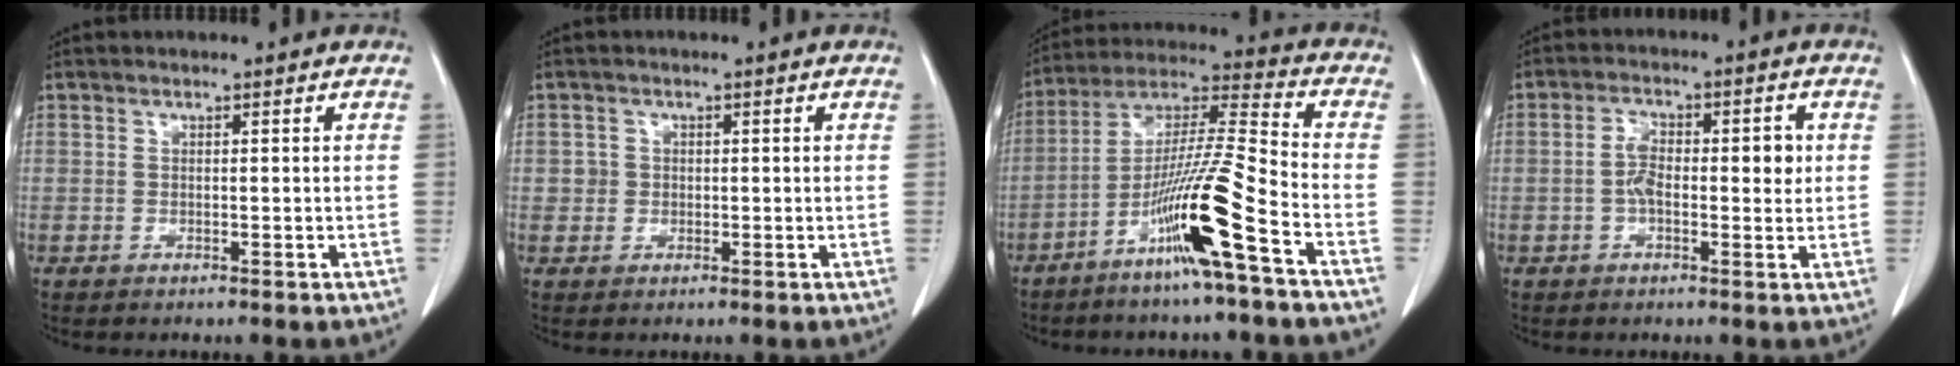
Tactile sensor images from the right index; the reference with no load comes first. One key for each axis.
{"total": 1.6, "fx": 0.1, "fy": 1.6, "fz": 0.2, "tx": 0.000, "ty": 0.005, "tz": 0.003}
{"total": 14.6, "fx": -7.2, "fy": -1.5, "fz": 12.6, "tx": -0.245, "ty": -0.015, "tz": -0.137}
{"total": 6.3, "fx": 0.1, "fy": 2.6, "fz": 5.7, "tx": -0.100, "ty": 0.019, "tz": 0.000}